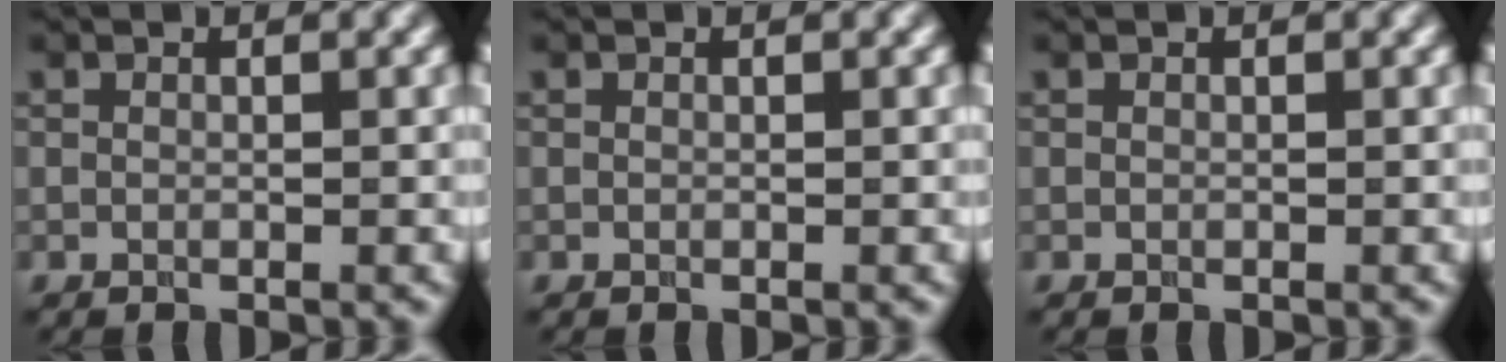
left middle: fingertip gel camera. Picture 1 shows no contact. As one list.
[{"total": 0.0}, {"total": 0.0}]